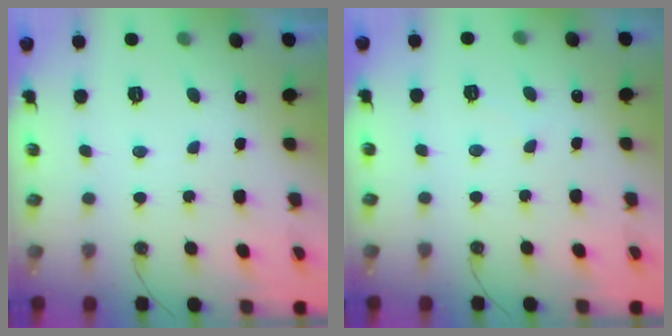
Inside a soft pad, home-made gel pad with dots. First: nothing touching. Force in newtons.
{"total": 4.1, "press": 4.1, "slide": 0.7}